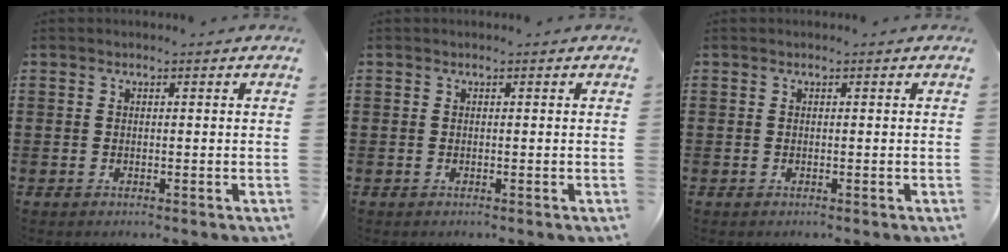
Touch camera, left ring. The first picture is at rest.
{"total": 0.0}
{"total": 0.0}